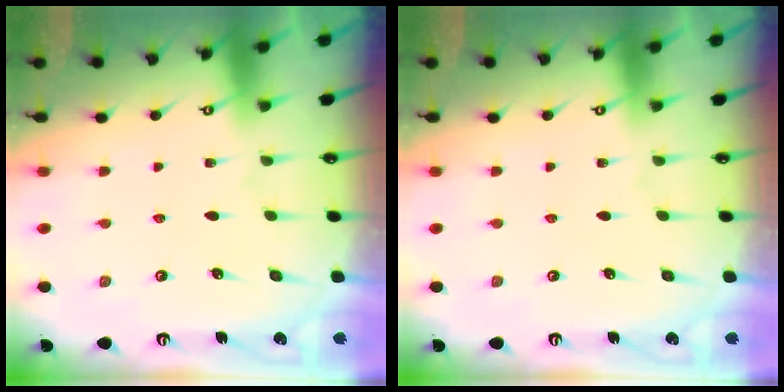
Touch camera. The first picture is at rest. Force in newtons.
{"total": 0.0}